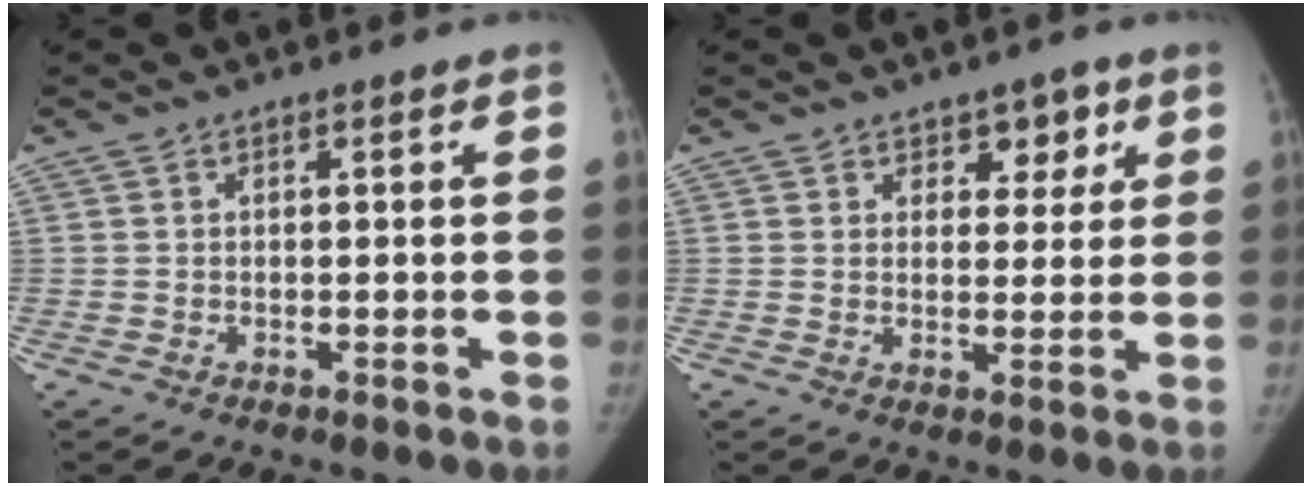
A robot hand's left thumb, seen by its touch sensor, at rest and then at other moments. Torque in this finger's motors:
{"motor_torque": [-0.11, -0.29, -0.38, 0.29, -0.01]}